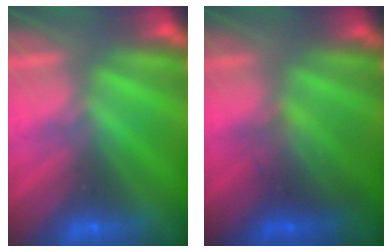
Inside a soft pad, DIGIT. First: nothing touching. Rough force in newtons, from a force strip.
{"total": 2.0}